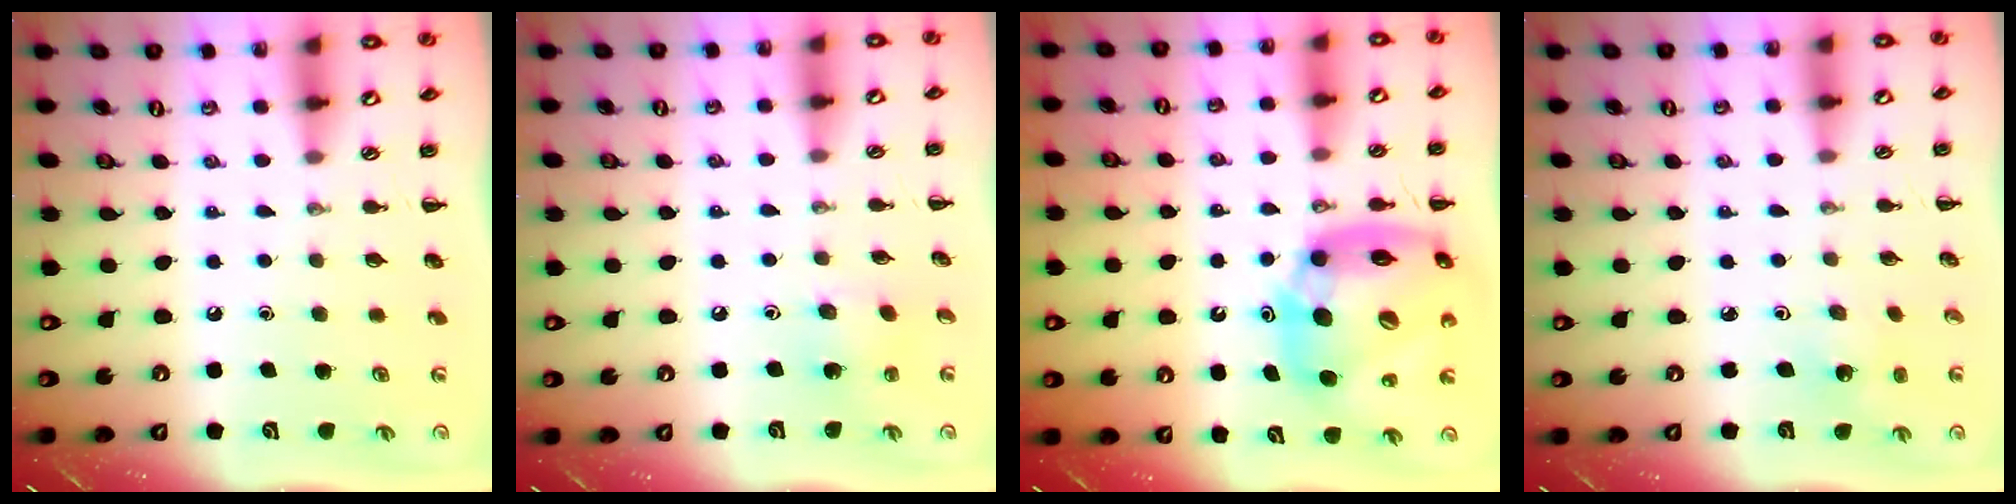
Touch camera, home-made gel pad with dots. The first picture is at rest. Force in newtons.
{"total": 2.2, "press": 2.1, "slide": 0.6}
{"total": 18.2, "press": 17.5, "slide": 5.1}
{"total": 1.5, "press": 1.4, "slide": 0.5}